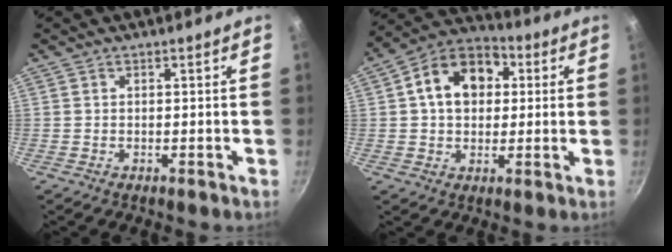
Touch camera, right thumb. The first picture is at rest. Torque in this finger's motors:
{"motor_torque": [-1.04, 1.45, 1.32, -0.21, 0.09]}